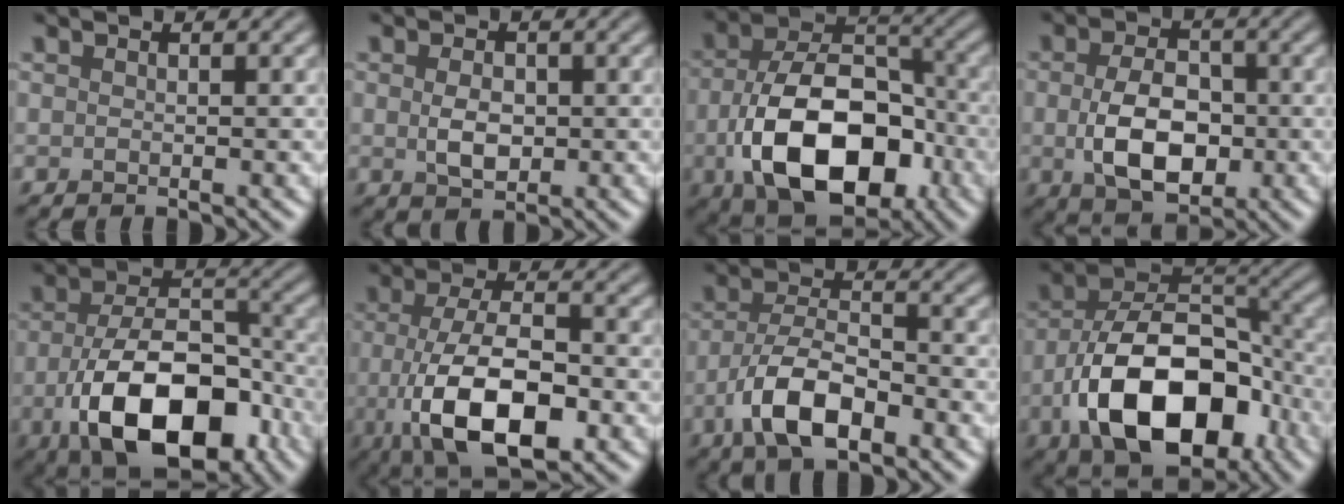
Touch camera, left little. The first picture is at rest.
{"total": 2.7, "force": [-0.1, 1.7, 2.1], "torque": [-0.044, -0.001, -0.003]}
{"total": 12.8, "force": [-4.1, 7.7, 9.4], "torque": [-0.181, -0.021, -0.070]}
{"total": 6.7, "force": [-0.9, 4.2, 5.1], "torque": [-0.104, -0.008, -0.016]}
{"total": 12.5, "force": [-4.8, 6.8, 9.3], "torque": [-0.177, -0.021, -0.075]}
{"total": 9.8, "force": [-2.6, 4.3, 8.4], "torque": [-0.162, -0.011, -0.046]}
{"total": 6.8, "force": [-3.3, 2.9, 5.2], "torque": [-0.099, -0.002, -0.070]}
{"total": 13.6, "force": [-5.5, 7.7, 9.7], "torque": [-0.170, -0.009, -0.096]}